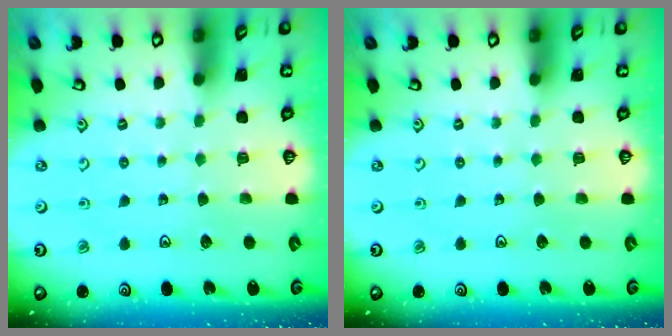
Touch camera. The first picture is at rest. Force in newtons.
{"total": 0.0}